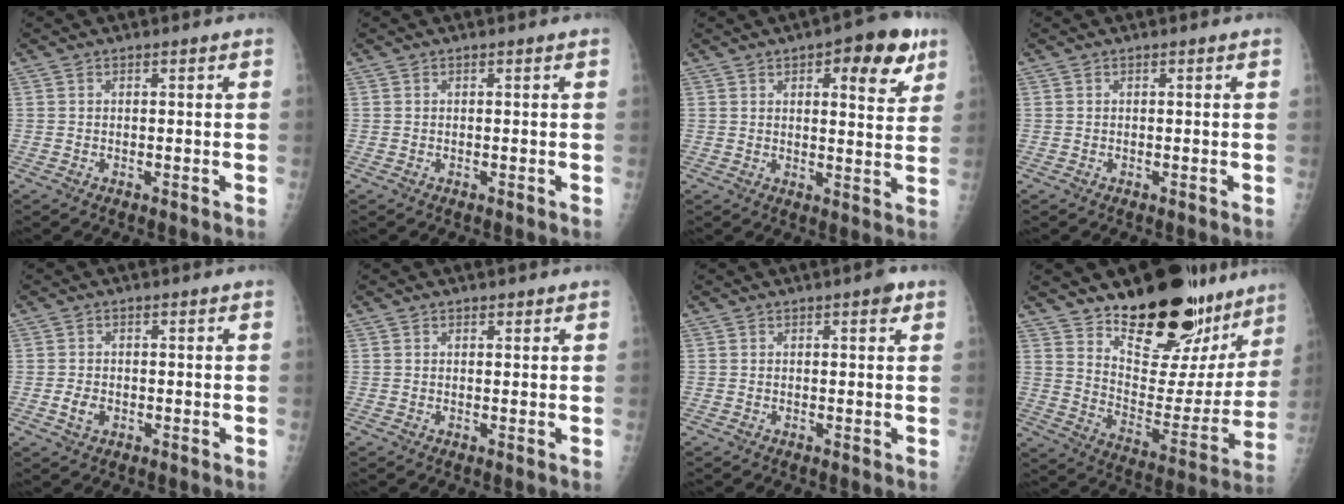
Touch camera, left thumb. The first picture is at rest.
{"total": 0.0}
{"total": 11.2, "force": [5.6, 4.4, 8.6], "torque": [-0.076, -0.020, 0.067]}
{"total": 0.0}
{"total": 2.6, "force": [-0.6, 1.9, 1.6], "torque": [-0.024, 0.001, -0.010]}
{"total": 1.1, "force": [0.8, 0.6, 0.4], "torque": [0.001, -0.004, 0.009]}
{"total": 2.0, "force": [1.0, 0.7, 1.5], "torque": [-0.014, -0.002, 0.011]}
{"total": 27.2, "force": [20.4, 11.2, 14.0], "torque": [-0.165, -0.120, 0.297]}